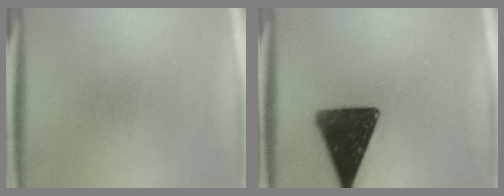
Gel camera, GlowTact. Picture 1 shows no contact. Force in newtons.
{"total": 15.1}